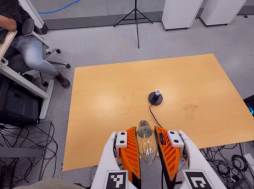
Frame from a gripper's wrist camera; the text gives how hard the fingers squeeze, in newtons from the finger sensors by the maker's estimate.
{"total": 18.7, "left": 19.7, "right": 17.7}